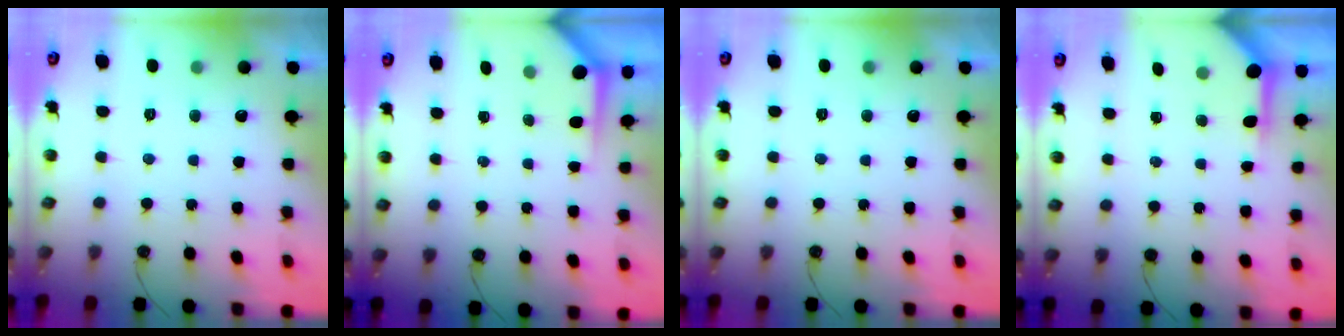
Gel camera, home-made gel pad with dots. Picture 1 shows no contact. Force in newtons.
{"total": 3.5, "press": 3.5, "slide": 0.3}
{"total": 0.0}
{"total": 3.9, "press": 3.8, "slide": 0.4}